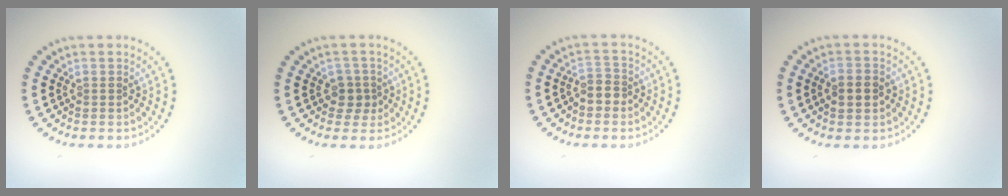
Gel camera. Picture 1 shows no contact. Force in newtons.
{"total": 1.8, "press": 1.5, "slide": 1.0}
{"total": 1.9, "press": 1.7, "slide": 0.9}
{"total": 3.0, "press": 3.0, "slide": 0.2}